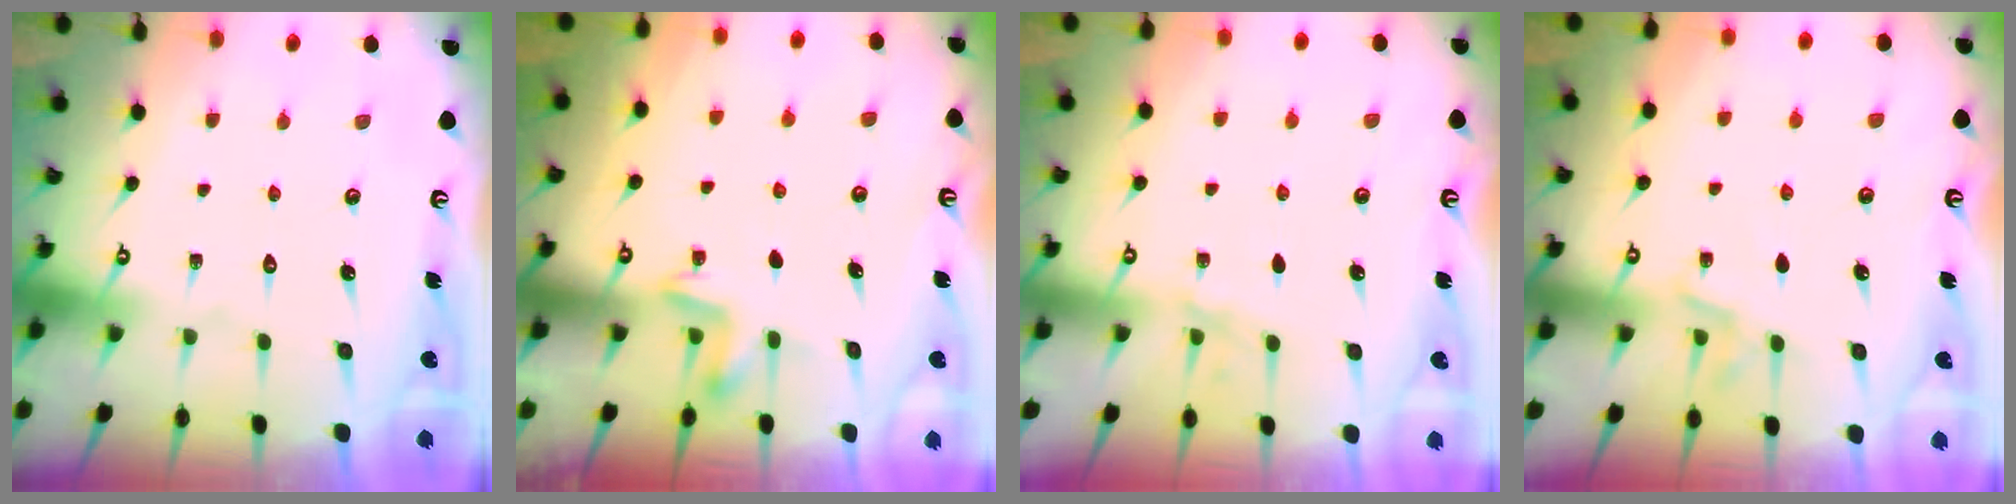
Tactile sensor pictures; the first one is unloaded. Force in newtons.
{"total": 3.5, "press": 3.5, "slide": 0.3}
{"total": 2.1, "press": 2.1, "slide": 0.2}
{"total": 5.4, "press": 5.3, "slide": 0.8}